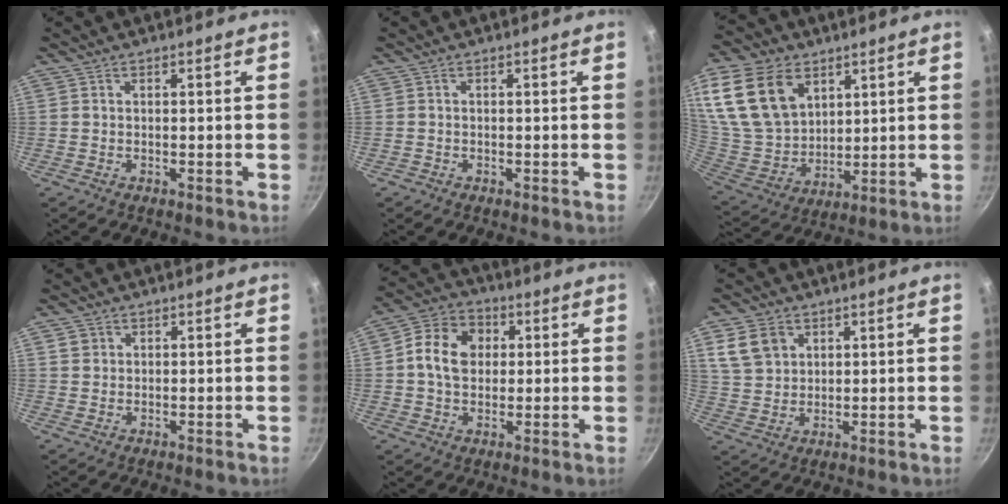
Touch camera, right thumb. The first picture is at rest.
{"total": 0.0}
{"total": 22.6, "force": [10.2, 15.4, 13.1], "torque": [-0.267, -0.023, 0.205]}
{"total": 1.6, "force": [0.6, 1.4, 0.4], "torque": [-0.003, 0.005, 0.010]}
{"total": 11.0, "force": [1.6, 8.6, 6.7], "torque": [-0.098, 0.012, 0.013]}
{"total": 7.6, "force": [3.2, 5.8, 3.7], "torque": [-0.053, -0.002, 0.070]}